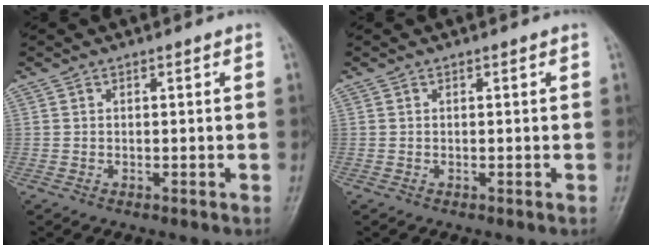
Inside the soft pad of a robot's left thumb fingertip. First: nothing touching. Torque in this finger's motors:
{"motor_torque": [-0.02, 0.03, -0.17, -0.01, 0.00]}